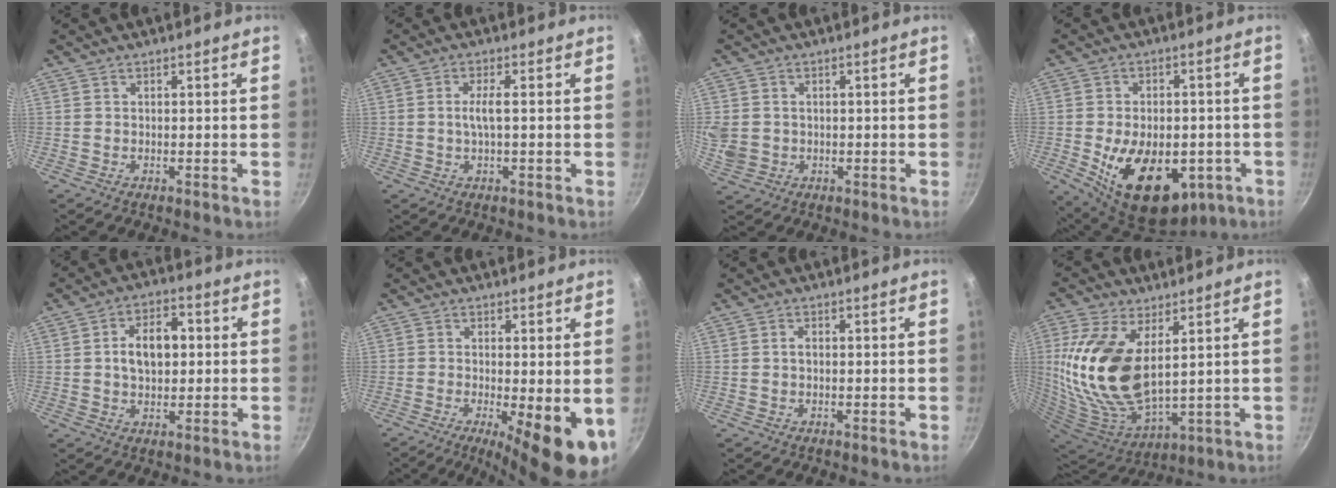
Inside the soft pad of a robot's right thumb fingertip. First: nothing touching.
{"total": 3.2, "force": [0.0, 0.5, 3.1], "torque": [-0.068, 0.007, 0.001]}
{"total": 6.6, "force": [0.1, 5.7, 3.4], "torque": [-0.075, -0.002, 0.008]}
{"total": 19.0, "force": [-5.2, 11.9, 13.9], "torque": [-0.194, 0.001, -0.058]}
{"total": 9.1, "force": [0.9, 5.8, 6.9], "torque": [-0.088, 0.015, 0.010]}
{"total": 11.9, "force": [-3.3, 3.2, 10.9], "torque": [-0.142, -0.008, -0.040]}
{"total": 1.1, "force": [0.0, 0.7, 0.9], "torque": [-0.014, 0.005, -0.001]}
{"total": 19.0, "force": [4.3, 9.3, 16.0], "torque": [-0.335, -0.029, 0.095]}